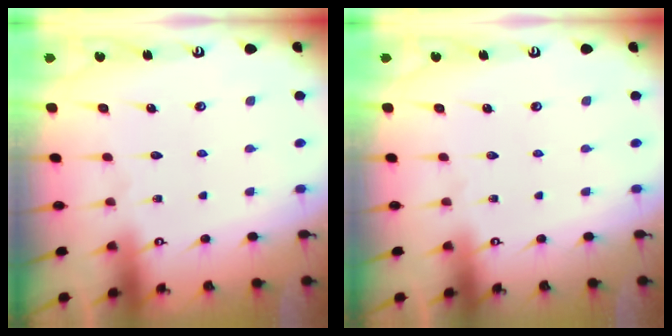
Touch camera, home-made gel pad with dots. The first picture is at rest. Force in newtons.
{"total": 0.0}